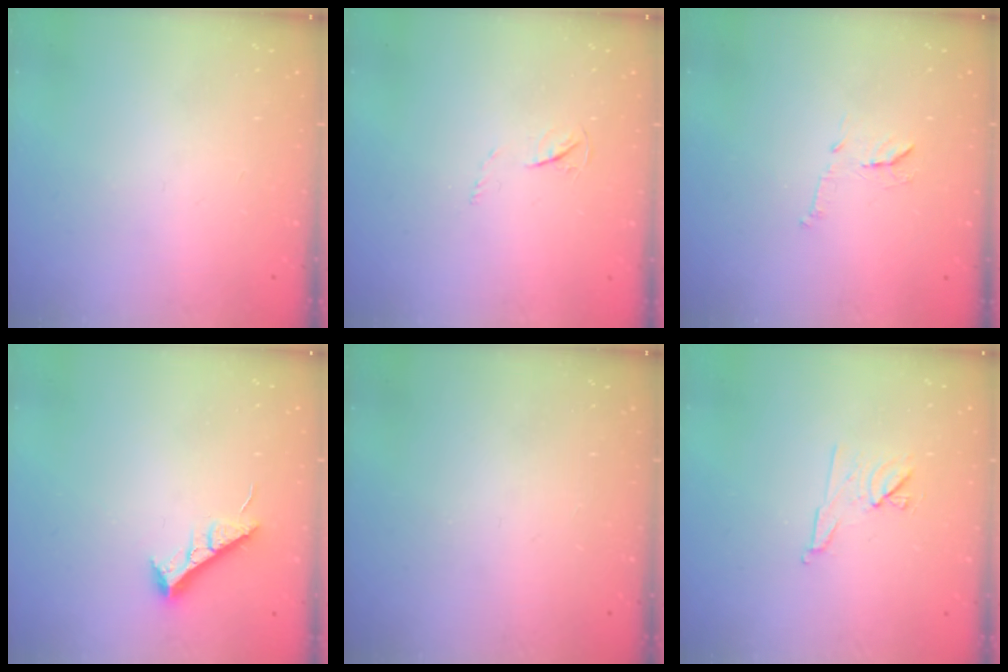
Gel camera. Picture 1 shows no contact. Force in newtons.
{"total": 3.1, "press": 3.1, "slide": 0.5}
{"total": 9.1, "press": 9.1, "slide": 0.5}
{"total": 7.3, "press": 7.3, "slide": 0.6}
{"total": 0.0}
{"total": 7.5, "press": 7.4, "slide": 1.3}